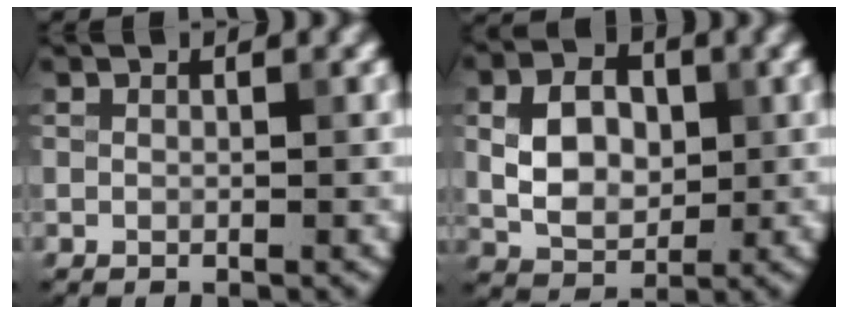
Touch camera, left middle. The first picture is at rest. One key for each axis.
{"total": 5.2, "fx": 0.3, "fy": 3.7, "fz": 3.6, "tx": -0.065, "ty": 0.000, "tz": 0.004}